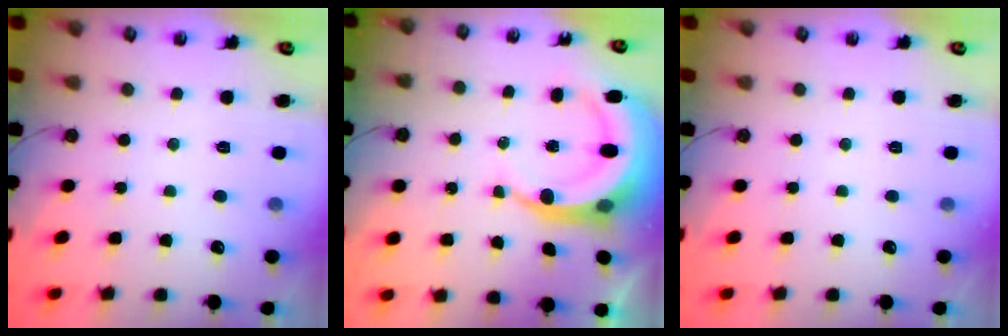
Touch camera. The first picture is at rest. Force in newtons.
{"total": 9.3, "press": 9.1, "slide": 2.0}
{"total": 0.0}